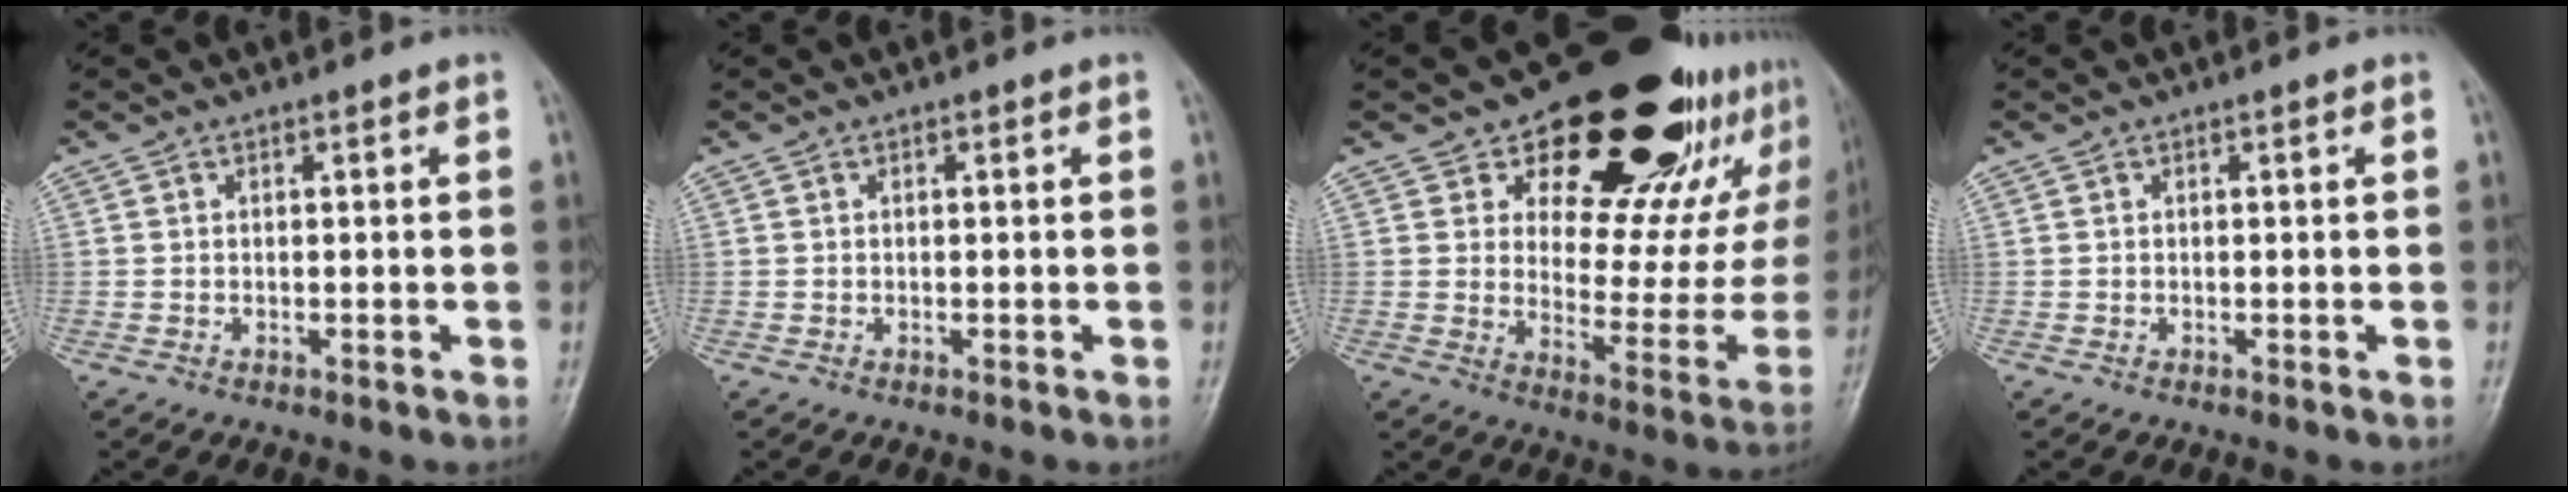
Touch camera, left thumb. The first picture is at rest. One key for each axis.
{"total": 0.0}
{"total": 26.8, "fx": 17.2, "fy": 12.7, "fz": 16.2, "tx": -0.177, "ty": -0.083, "tz": 0.242}
{"total": 0.0}